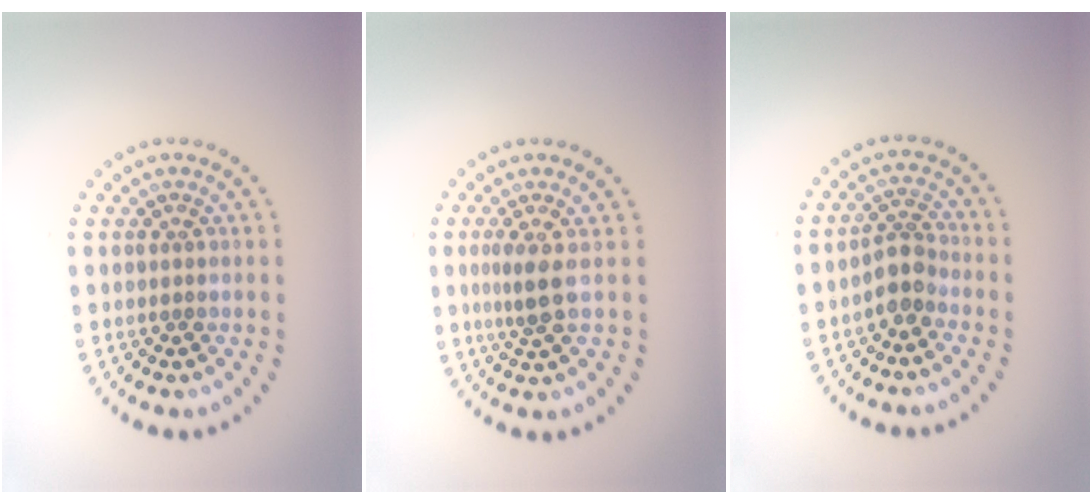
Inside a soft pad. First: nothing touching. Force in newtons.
{"total": 2.3, "press": 1.7, "slide": 1.6}
{"total": 2.5, "press": 1.9, "slide": 1.6}